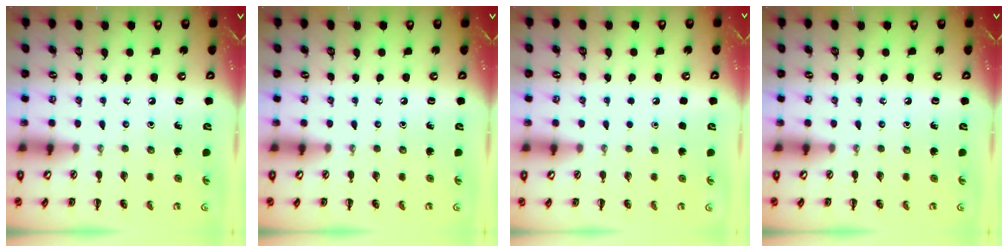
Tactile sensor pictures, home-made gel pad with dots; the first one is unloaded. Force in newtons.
{"total": 0.0}
{"total": 1.8, "press": 1.8, "slide": 0.1}
{"total": 0.0}